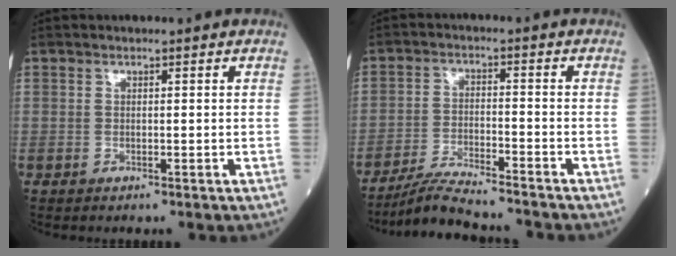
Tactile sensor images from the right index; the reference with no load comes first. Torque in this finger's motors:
{"motor_torque": [-0.28, -0.28, 0.05, 0.01]}